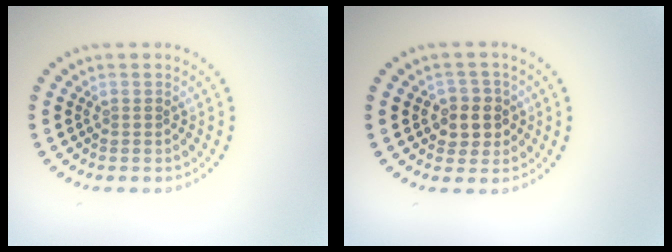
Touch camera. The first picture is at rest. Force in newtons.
{"total": 2.8, "press": 2.6, "slide": 1.0}